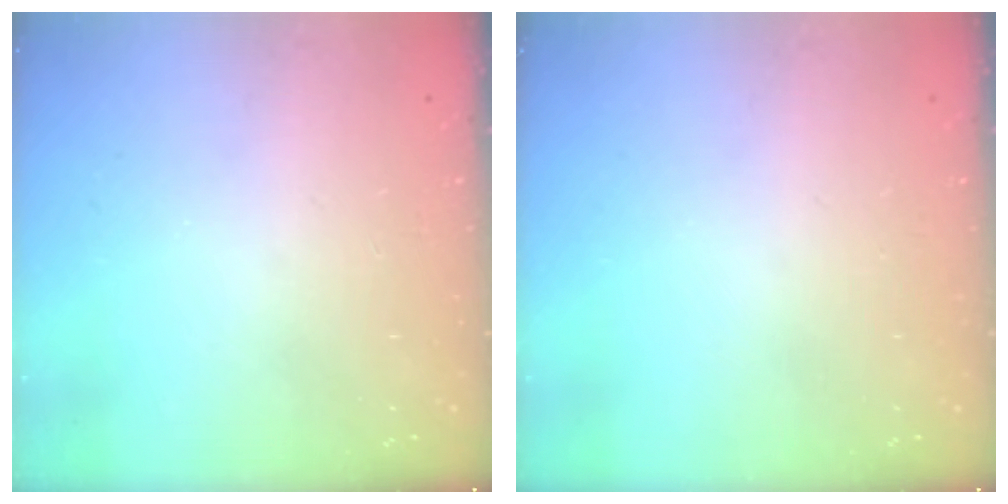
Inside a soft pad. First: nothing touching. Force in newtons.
{"total": 0.0}